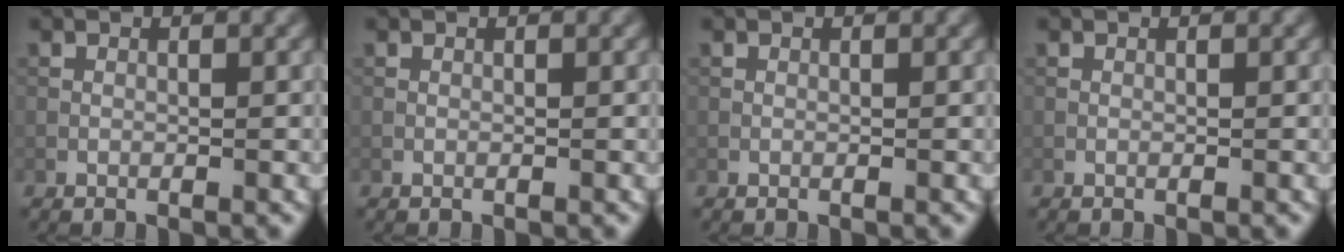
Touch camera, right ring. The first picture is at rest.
{"total": 0.0}
{"total": 0.0}
{"total": 0.0}